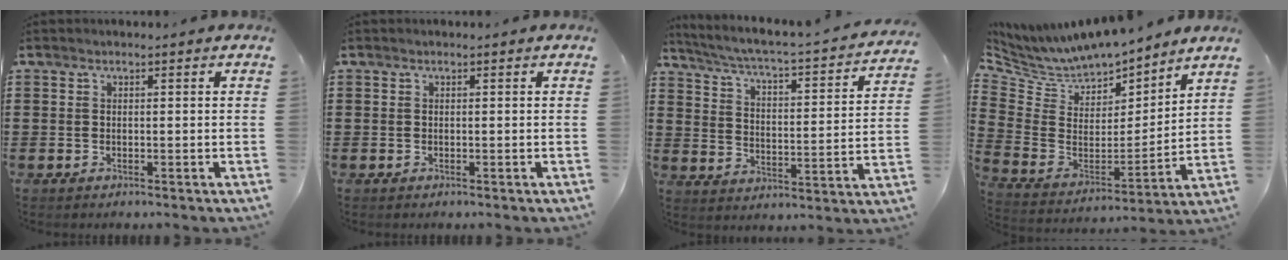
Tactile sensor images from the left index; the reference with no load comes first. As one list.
[{"total": 0.0}, {"total": 2.6, "force": [2.2, -0.3, 1.4], "torque": [-0.046, -0.033, 0.022]}, {"total": 7.6, "force": [7.3, 2.1, 0.6], "torque": [-0.063, -0.056, 0.127]}]